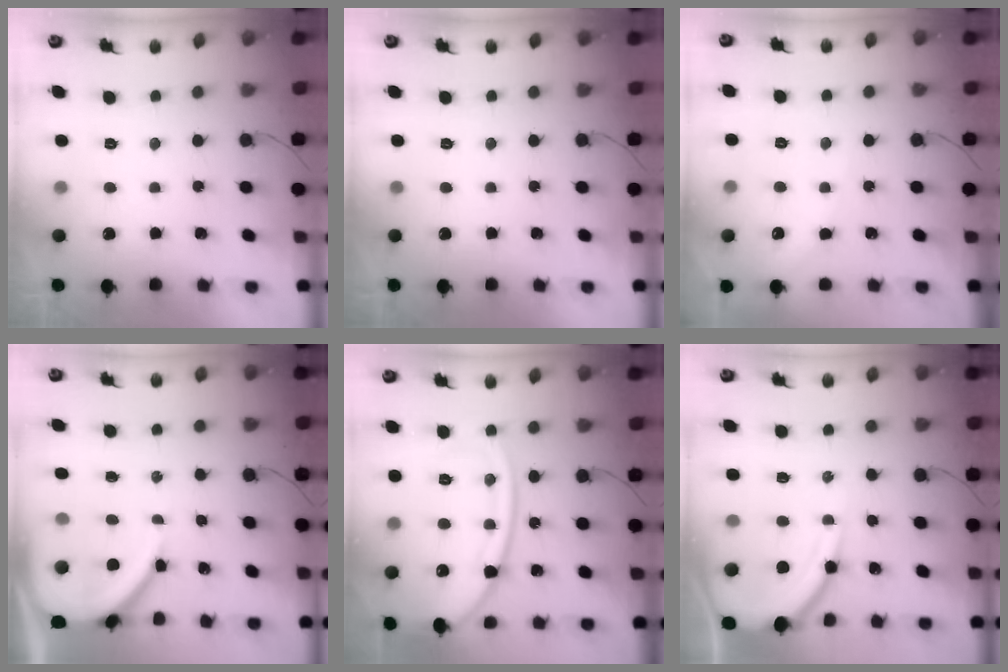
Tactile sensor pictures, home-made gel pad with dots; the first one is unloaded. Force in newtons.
{"total": 0.0}
{"total": 3.2, "press": 3.1, "slide": 0.5}
{"total": 9.9, "press": 9.8, "slide": 1.0}
{"total": 17.6, "press": 17.5, "slide": 2.0}
{"total": 10.5, "press": 10.4, "slide": 1.1}